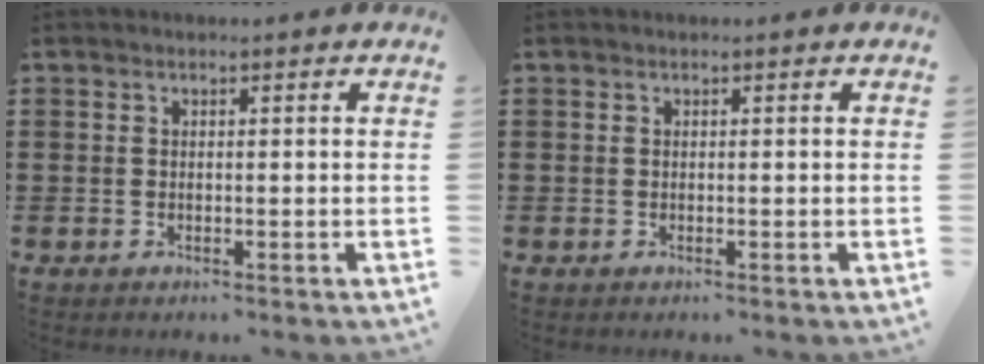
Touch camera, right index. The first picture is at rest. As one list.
[{"total": 0.0}]